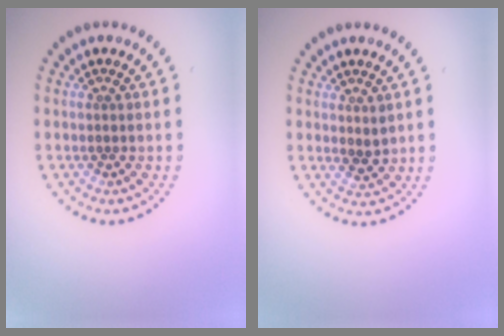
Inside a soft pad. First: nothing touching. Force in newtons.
{"total": 1.2, "press": 1.0, "slide": 0.7}